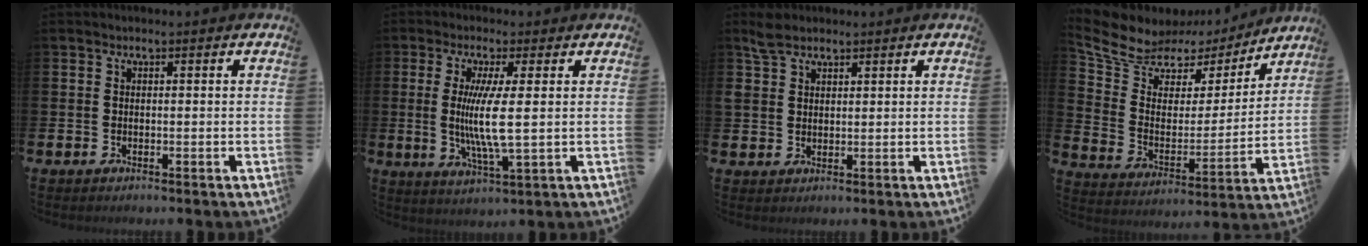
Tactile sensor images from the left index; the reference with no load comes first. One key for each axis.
{"total": 7.1, "fx": 0.7, "fy": 0.7, "fz": 7.0, "tx": -0.129, "ty": -0.013, "tz": 0.007}
{"total": 3.8, "fx": 3.1, "fy": 1.9, "fz": 0.9, "tx": -0.018, "ty": -0.002, "tz": 0.058}
{"total": 8.4, "fx": 6.9, "fy": 4.4, "fz": 1.6, "tx": -0.078, "ty": -0.048, "tz": 0.121}